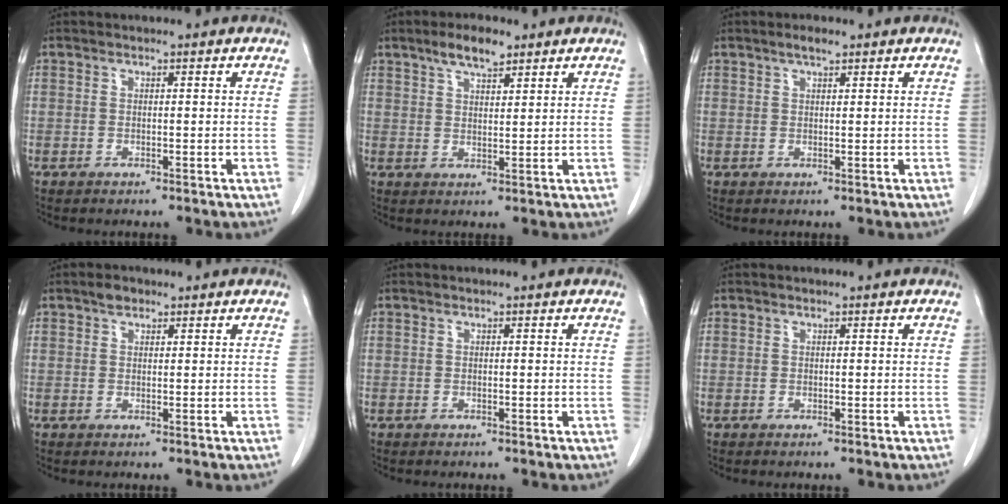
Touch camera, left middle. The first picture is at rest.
{"total": 5.1, "force": [3.7, 1.5, 3.3], "torque": [-0.063, 0.007, 0.064]}
{"total": 1.8, "force": [1.3, 0.4, 1.2], "torque": [-0.025, 0.003, 0.024]}
{"total": 1.7, "force": [1.2, 0.9, 0.7], "torque": [-0.015, 0.005, 0.019]}
{"total": 0.0}
{"total": 0.0}